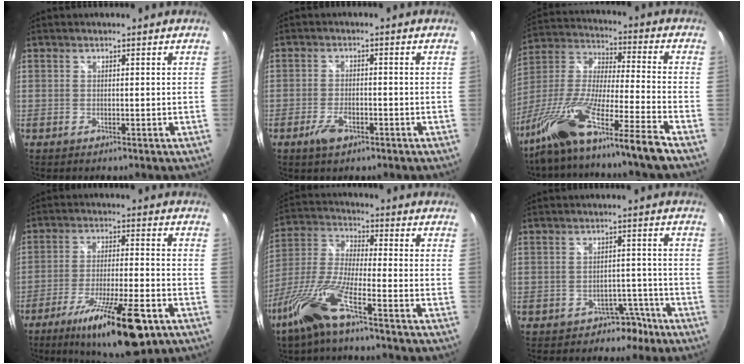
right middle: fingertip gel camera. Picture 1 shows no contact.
{"total": 4.0, "force": [-2.4, 1.8, 2.6], "torque": [-0.063, -0.004, -0.043]}
{"total": 20.0, "force": [-15.0, -1.5, 13.2], "torque": [-0.235, -0.047, -0.275]}
{"total": 16.7, "force": [-9.9, 3.3, 13.1], "torque": [-0.235, -0.037, -0.160]}
{"total": 12.3, "force": [-7.8, 1.1, 9.4], "torque": [-0.210, -0.011, -0.158]}
{"total": 4.3, "force": [-3.1, 2.9, 0.8], "torque": [-0.008, 0.022, -0.036]}